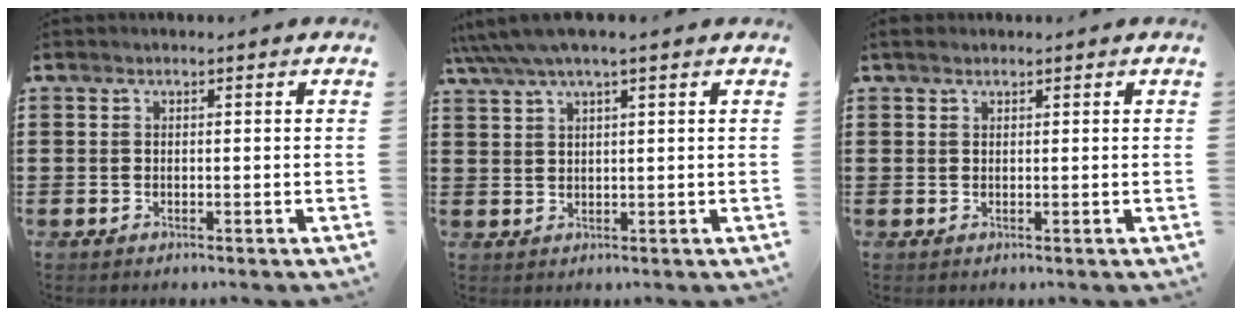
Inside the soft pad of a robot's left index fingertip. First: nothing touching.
{"total": 3.2, "force": [2.2, 0.3, 2.3], "torque": [-0.051, 0.003, 0.039]}
{"total": 0.8, "force": [0.6, 0.4, 0.3], "torque": [-0.008, 0.004, 0.012]}